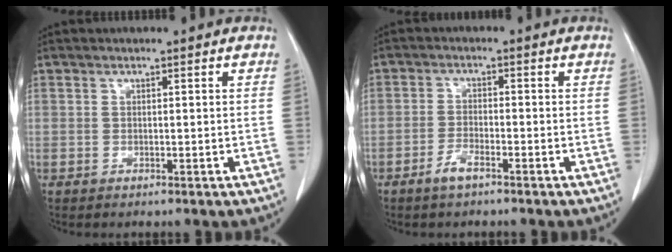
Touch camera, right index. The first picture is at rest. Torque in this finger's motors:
{"motor_torque": [0.09, -0.01, -0.05, 0.02]}